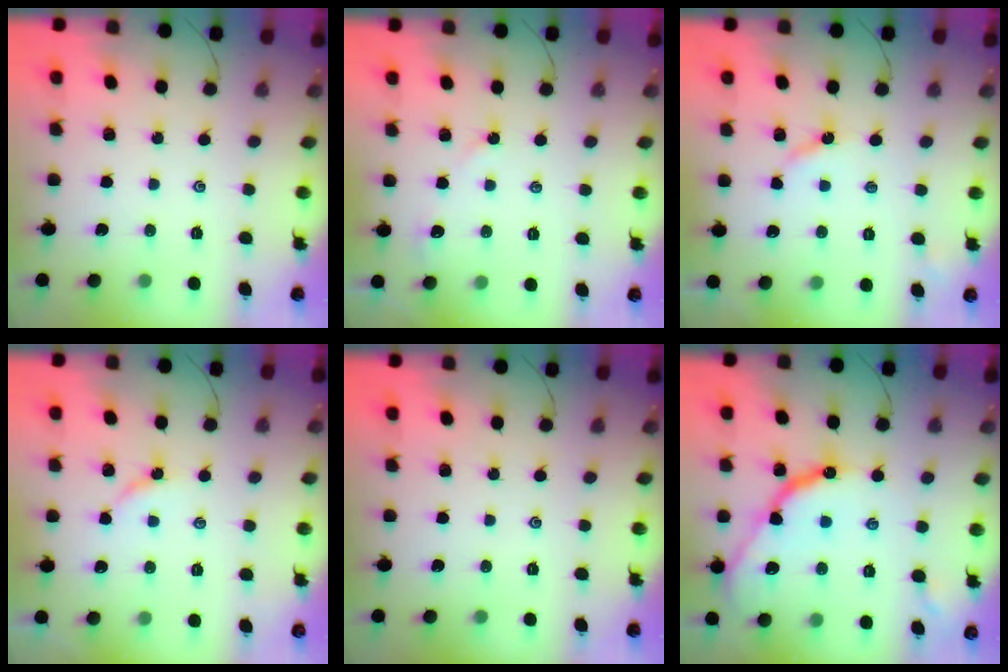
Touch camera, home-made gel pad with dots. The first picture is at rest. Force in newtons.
{"total": 3.7, "press": 3.7, "slide": 0.5}
{"total": 4.3, "press": 4.3, "slide": 0.4}
{"total": 3.0, "press": 2.9, "slide": 0.3}
{"total": 0.0}
{"total": 13.8, "press": 13.8, "slide": 1.3}